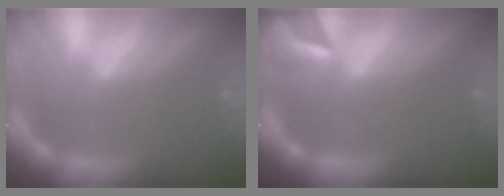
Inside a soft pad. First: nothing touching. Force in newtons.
{"total": 3.4}